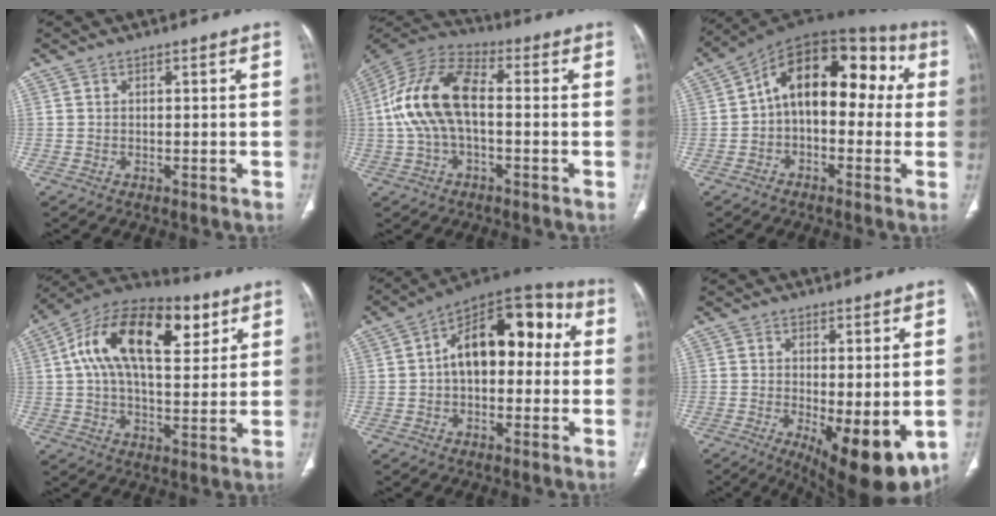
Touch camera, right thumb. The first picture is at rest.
{"total": 15.5, "force": [-0.2, 8.1, 13.2], "torque": [-0.273, 0.038, -0.012]}
{"total": 17.3, "force": [1.8, 10.2, 13.8], "torque": [-0.157, 0.060, 0.014]}
{"total": 21.9, "force": [7.5, 11.0, 17.3], "torque": [-0.278, 0.012, 0.115]}
{"total": 16.7, "force": [1.7, 9.7, 13.4], "torque": [-0.164, 0.053, 0.014]}
{"total": 12.5, "force": [-3.1, 4.4, 11.2], "torque": [-0.156, -0.028, -0.030]}